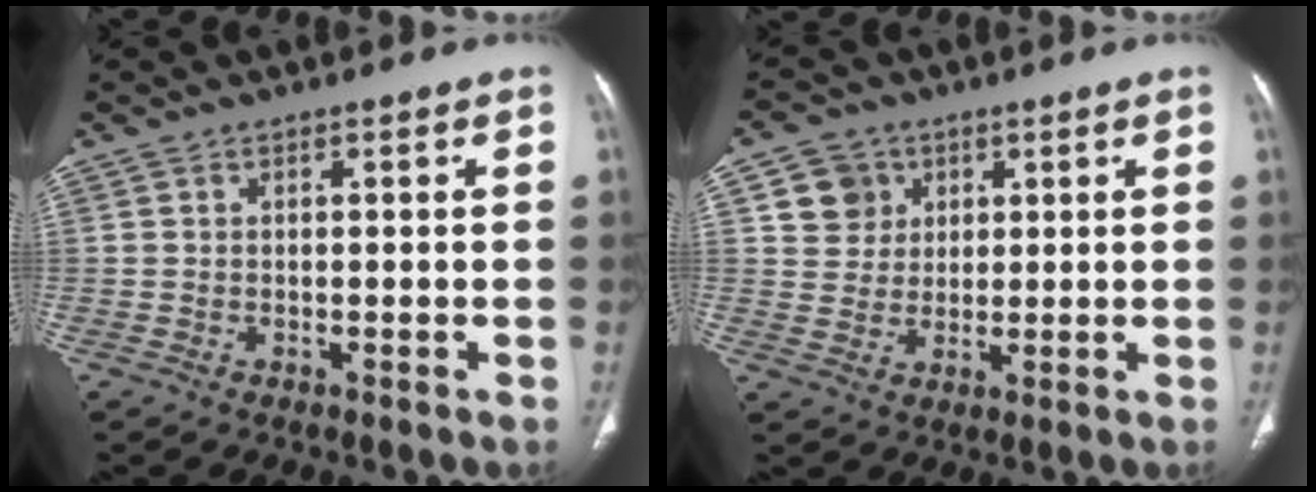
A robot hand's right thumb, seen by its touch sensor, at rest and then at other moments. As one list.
[{"total": 6.6, "force": [2.6, 5.9, 1.2], "torque": [0.011, -0.003, 0.049]}]